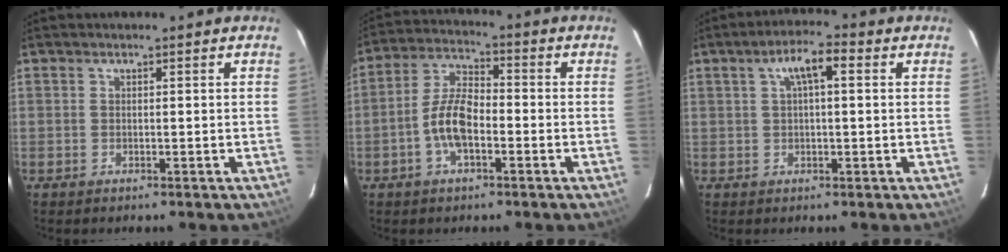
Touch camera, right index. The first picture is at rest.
{"total": 8.2, "force": [-2.7, 3.7, 6.8], "torque": [-0.143, 0.013, -0.052]}
{"total": 5.6, "force": [1.7, 1.7, 5.0], "torque": [-0.093, 0.018, 0.031]}